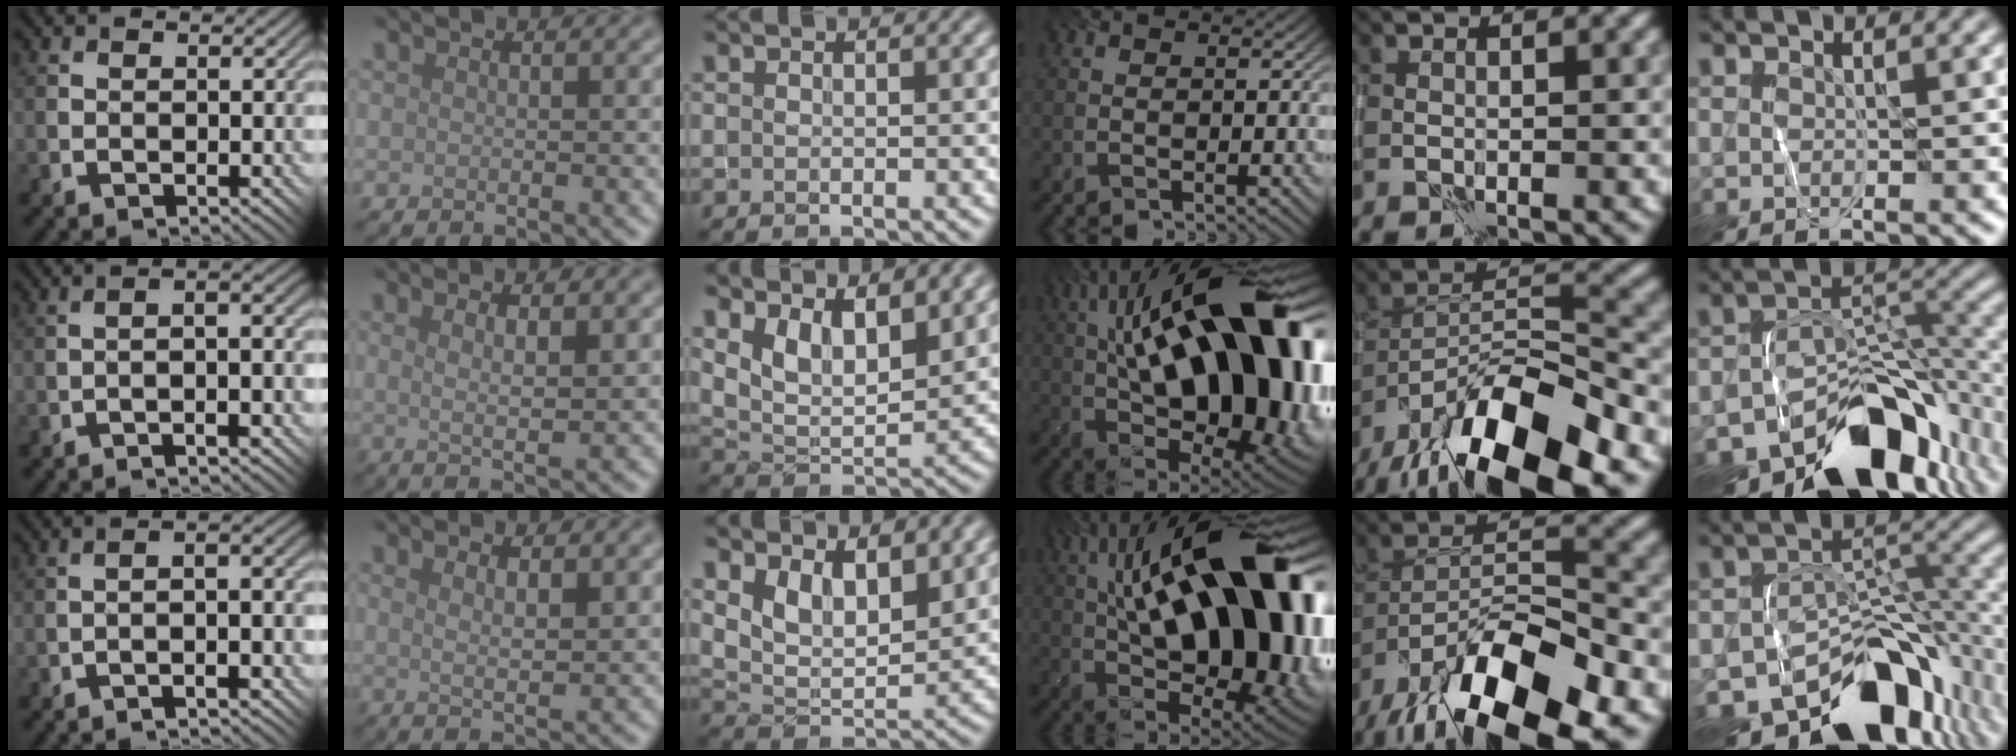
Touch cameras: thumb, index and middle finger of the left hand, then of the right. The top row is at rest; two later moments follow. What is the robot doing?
{"motion": "wrap", "object": "yarn"}